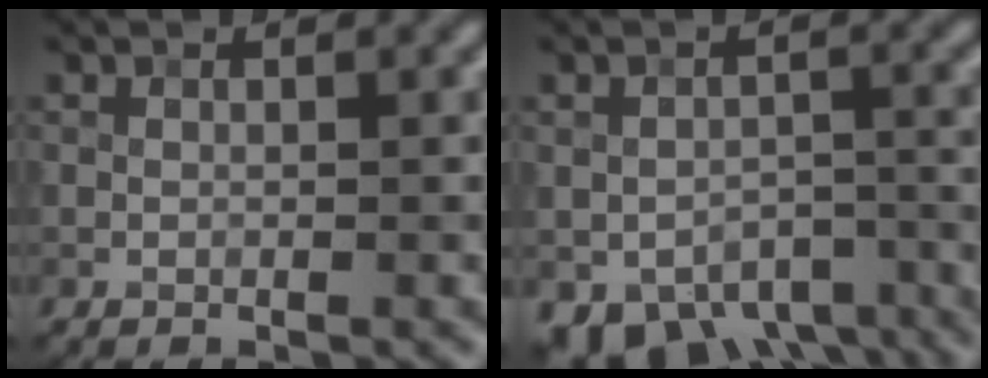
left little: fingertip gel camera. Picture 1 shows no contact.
{"total": 7.9, "force": [-5.2, 4.5, 4.0], "torque": [-0.060, -0.024, -0.070]}